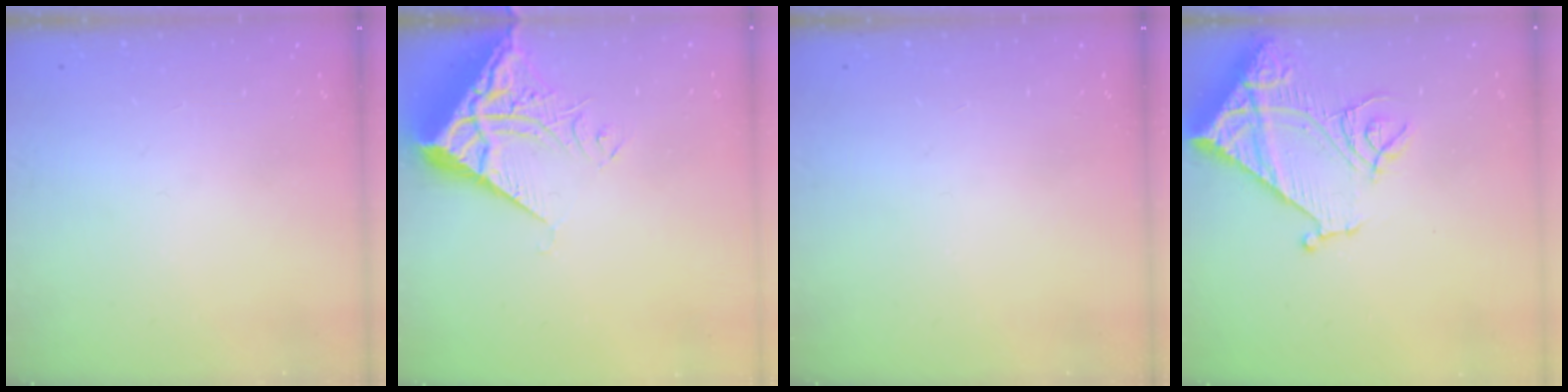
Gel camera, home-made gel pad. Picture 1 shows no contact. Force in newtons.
{"total": 7.5, "press": 7.4, "slide": 1.0}
{"total": 0.0}
{"total": 16.9, "press": 16.9, "slide": 1.6}